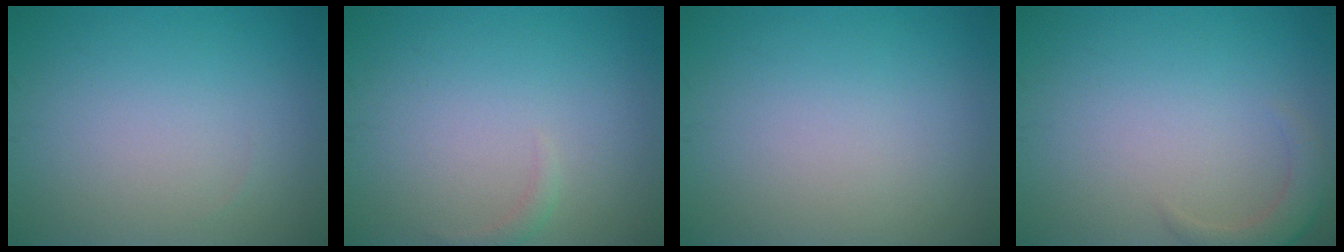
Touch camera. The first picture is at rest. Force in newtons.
{"total": 0.8, "press": 0.7, "slide": 0.1}
{"total": 0.0}
{"total": 2.3, "press": 2.3, "slide": 0.4}